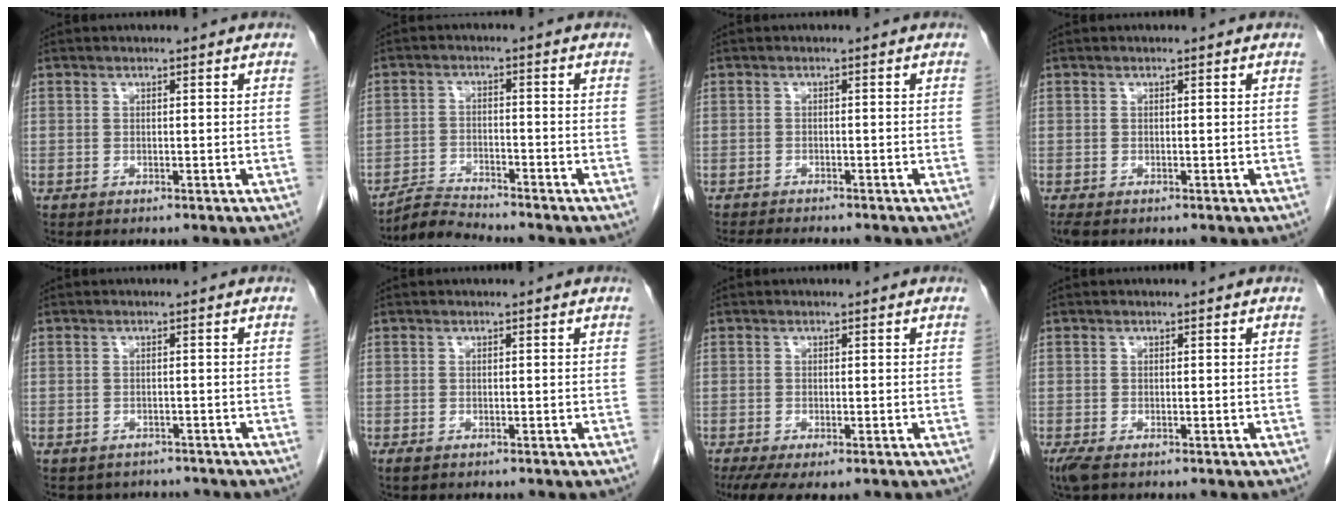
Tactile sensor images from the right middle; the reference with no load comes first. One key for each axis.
{"total": 4.2, "fx": -4.1, "fy": -0.7, "fz": -0.3, "tx": 0.001, "ty": -0.014, "tz": -0.074}
{"total": 5.5, "fx": -5.0, "fy": 0.8, "fz": 2.2, "tx": -0.030, "ty": -0.011, "tz": -0.075}
{"total": 1.5, "fx": -1.2, "fy": 0.6, "fz": 0.8, "tx": -0.014, "ty": -0.005, "tz": -0.018}
{"total": 4.3, "fx": -3.7, "fy": 2.1, "fz": 0.2, "tx": 0.001, "ty": 0.006, "tz": -0.046}
{"total": 0.9, "fx": -0.6, "fy": 0.4, "fz": 0.5, "tx": -0.015, "ty": -0.002, "tz": -0.006}
{"total": 6.2, "fx": -4.1, "fy": 2.0, "fz": 4.2, "tx": -0.063, "ty": -0.017, "tz": -0.064}
{"total": 2.4, "fx": -1.6, "fy": 0.8, "fz": 1.6, "tx": -0.038, "ty": -0.009, "tz": -0.026}